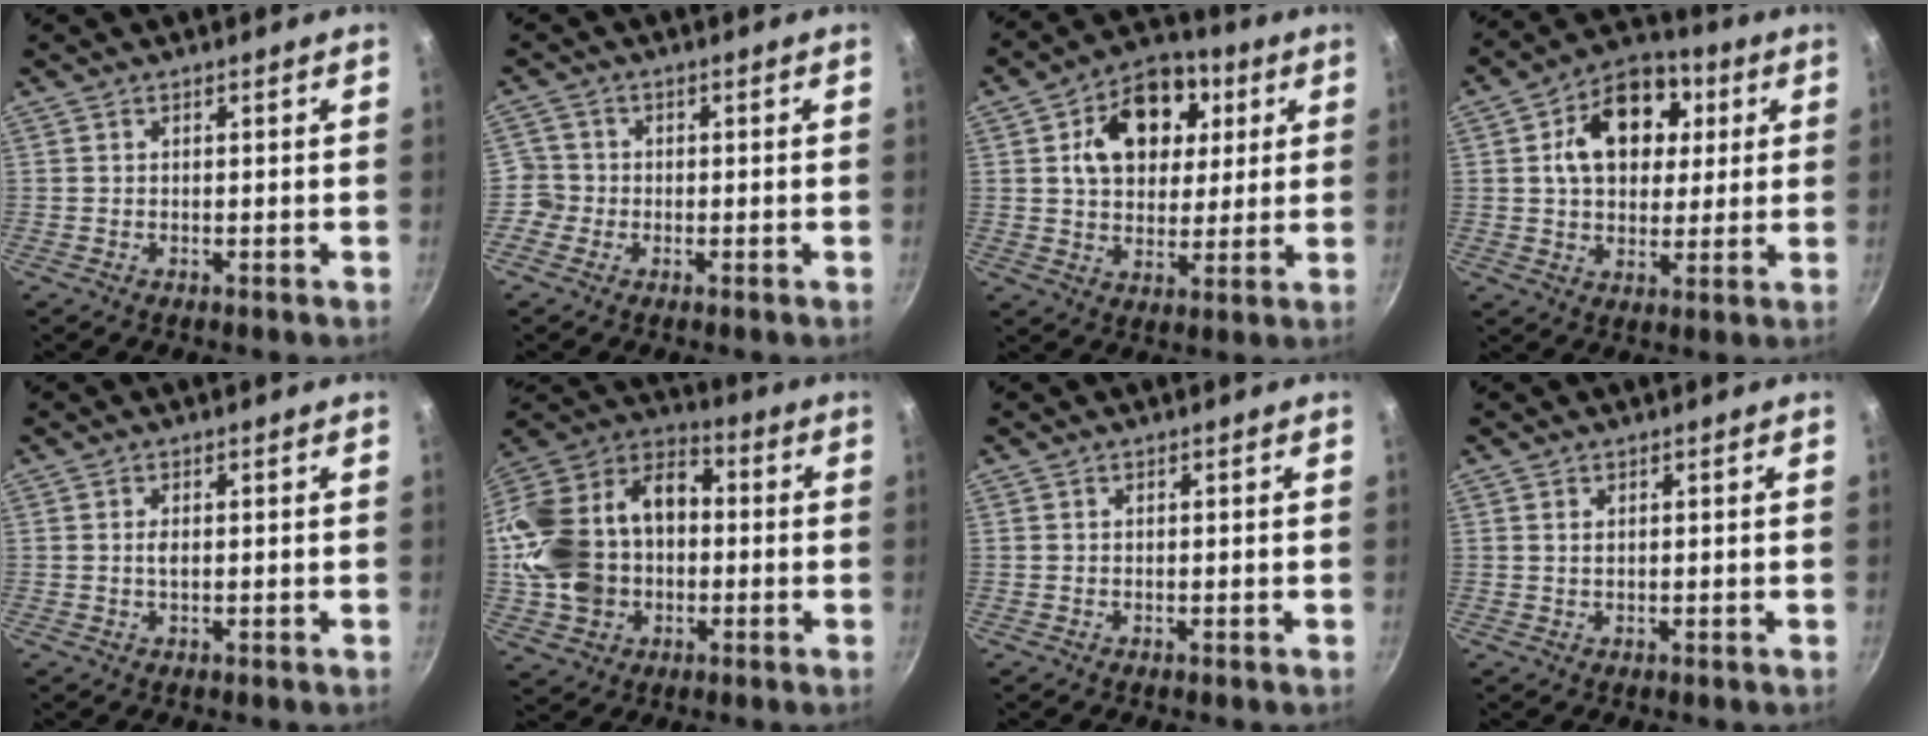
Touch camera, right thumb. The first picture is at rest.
{"total": 3.3, "force": [-1.3, 3.1, 0.3], "torque": [0.017, 0.015, -0.031]}
{"total": 16.4, "force": [4.8, 11.7, 10.4], "torque": [-0.124, 0.005, 0.067]}
{"total": 16.1, "force": [4.0, 11.6, 10.5], "torque": [-0.128, 0.011, 0.051]}
{"total": 1.5, "force": [0.1, 0.7, 1.3], "torque": [-0.026, 0.001, 0.001]}
{"total": 25.1, "force": [-1.7, 18.8, 16.6], "torque": [-0.320, 0.061, -0.029]}
{"total": 0.0}
{"total": 1.0, "force": [0.3, 0.6, 0.8], "torque": [-0.014, 0.001, 0.006]}